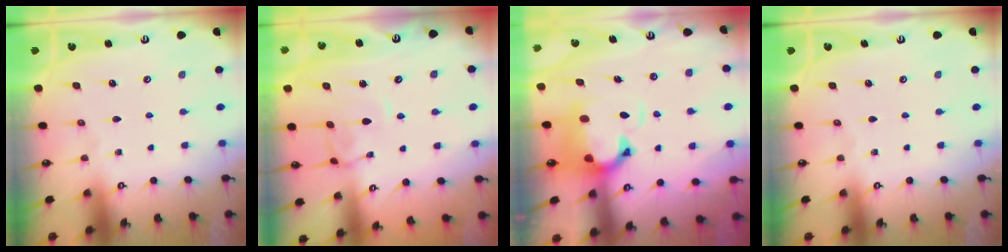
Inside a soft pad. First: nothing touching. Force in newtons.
{"total": 2.0, "press": 1.9, "slide": 0.5}
{"total": 3.2, "press": 2.9, "slide": 1.3}
{"total": 0.0}